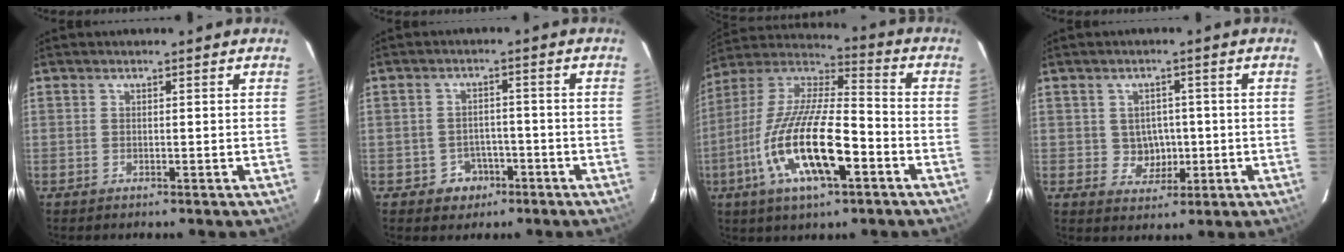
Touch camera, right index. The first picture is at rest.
{"total": 4.7, "force": [-2.5, 3.9, 0.7], "torque": [-0.028, 0.016, -0.024]}
{"total": 20.1, "force": [-7.6, 6.1, 17.6], "torque": [-0.348, -0.025, -0.146]}
{"total": 4.7, "force": [-0.3, 4.5, 1.4], "torque": [-0.032, 0.010, 0.009]}